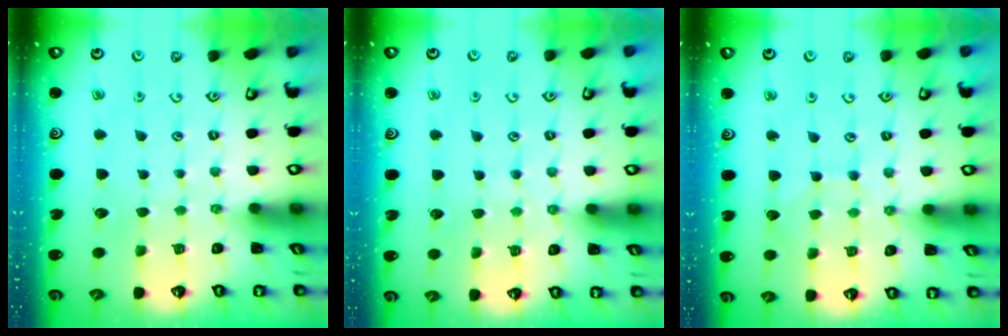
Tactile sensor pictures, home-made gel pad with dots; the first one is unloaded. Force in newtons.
{"total": 5.2, "press": 5.2, "slide": 0.7}
{"total": 4.8, "press": 4.8, "slide": 0.4}